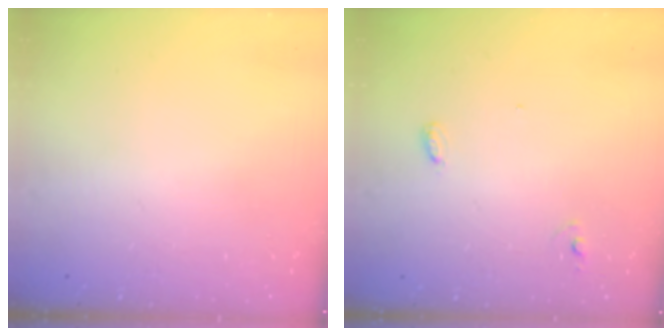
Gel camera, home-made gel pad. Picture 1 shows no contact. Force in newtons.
{"total": 4.5, "press": 4.5, "slide": 0.4}